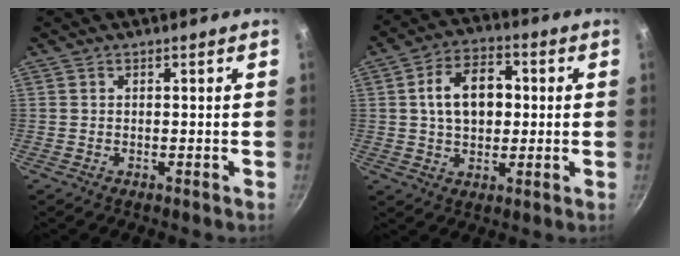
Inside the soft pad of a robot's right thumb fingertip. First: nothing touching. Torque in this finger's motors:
{"motor_torque": [-0.13, 0.41, 0.27, 0.07, 0.30]}